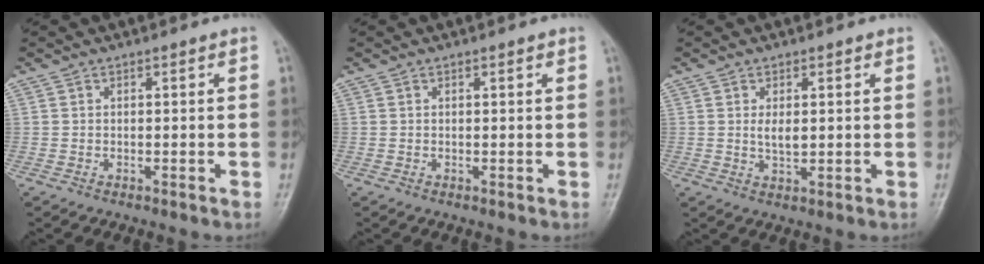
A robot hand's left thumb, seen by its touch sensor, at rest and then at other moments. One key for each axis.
{"total": 0.6, "fx": 0.4, "fy": 0.2, "fz": 0.5, "tx": -0.007, "ty": -0.001, "tz": 0.005}
{"total": 2.8, "fx": 0.6, "fy": 1.5, "fz": 2.3, "tx": -0.037, "ty": -0.008, "tz": 0.013}